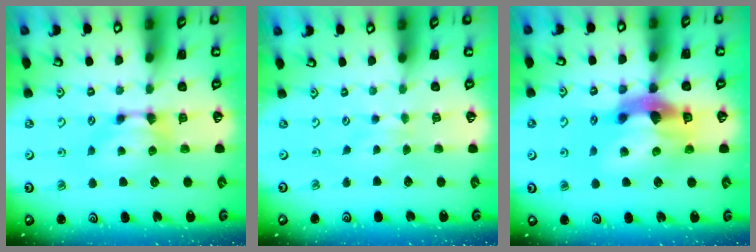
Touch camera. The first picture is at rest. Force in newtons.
{"total": 2.7, "press": 2.7, "slide": 0.5}
{"total": 9.5, "press": 9.2, "slide": 2.5}